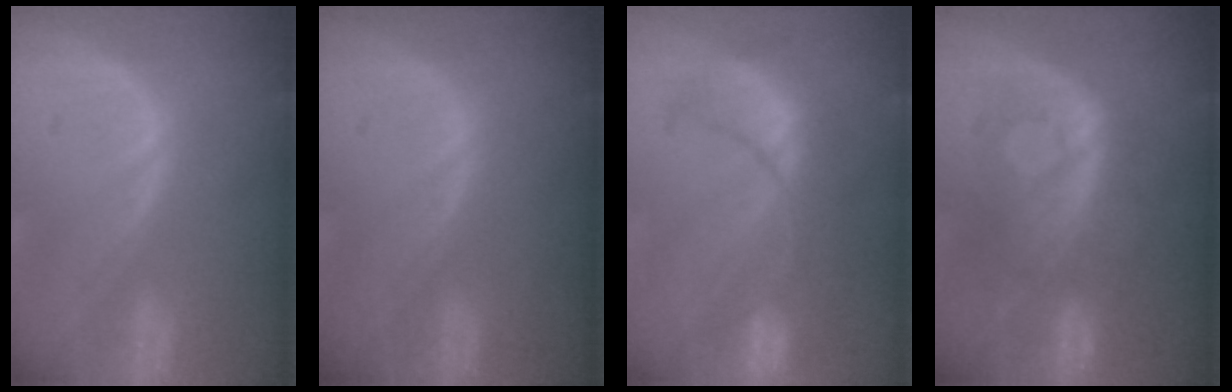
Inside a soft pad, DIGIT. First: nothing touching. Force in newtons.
{"total": 0.0}
{"total": 8.7, "press": 8.5, "slide": 2.1}
{"total": 8.8, "press": 8.5, "slide": 2.2}